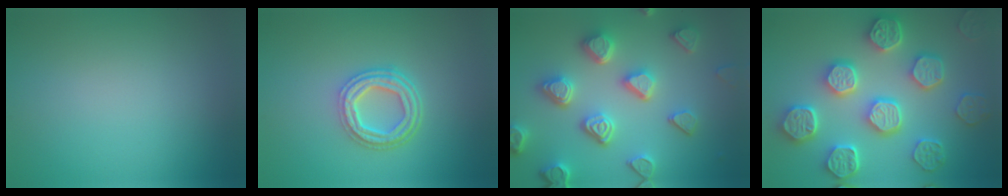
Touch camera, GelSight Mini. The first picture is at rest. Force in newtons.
{"total": 4.4, "press": 3.3, "slide": 2.8}
{"total": 5.9, "press": 5.3, "slide": 2.7}
{"total": 7.8, "press": 6.7, "slide": 3.9}